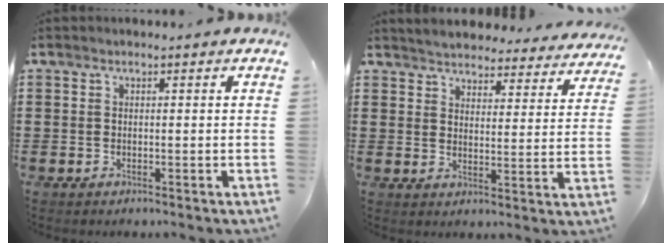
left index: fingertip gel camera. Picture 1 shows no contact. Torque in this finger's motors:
{"motor_torque": [0.89, -0.93, 0.17, 0.06]}